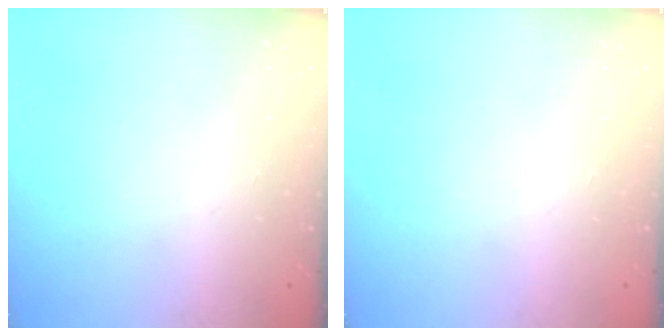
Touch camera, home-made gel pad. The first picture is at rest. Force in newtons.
{"total": 0.0}